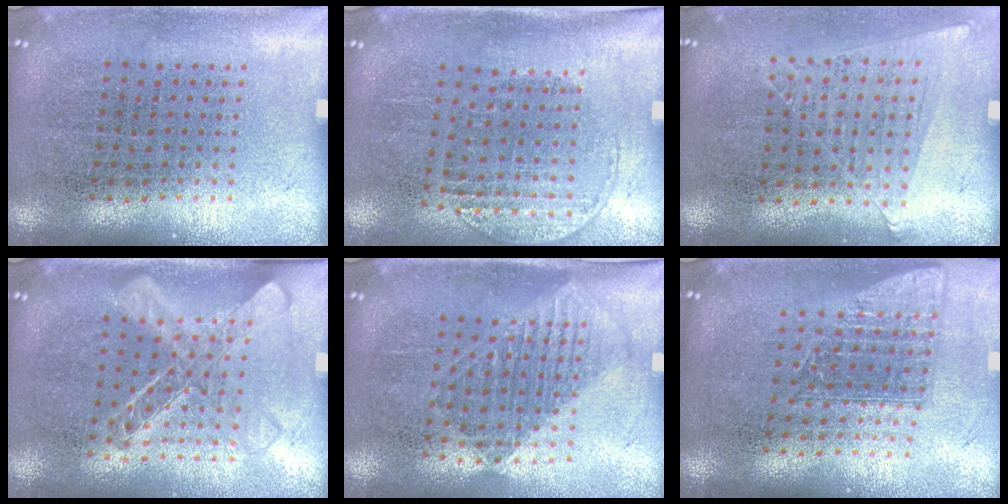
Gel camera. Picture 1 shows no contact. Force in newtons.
{"total": 1.3, "press": 1.1, "slide": 0.7}
{"total": 1.1, "press": 1.0, "slide": 0.5}
{"total": 1.6, "press": 1.5, "slide": 0.7}
{"total": 1.2, "press": 1.1, "slide": 0.6}
{"total": 1.6, "press": 1.2, "slide": 1.0}